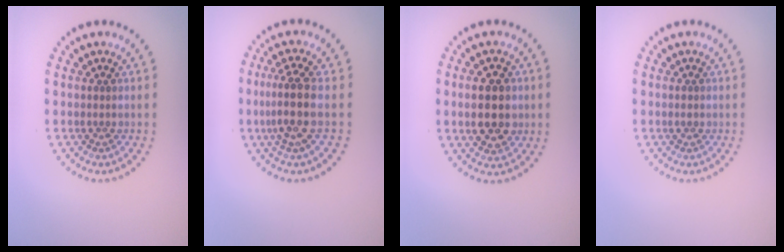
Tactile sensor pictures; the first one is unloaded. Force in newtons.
{"total": 3.3, "press": 2.7, "slide": 1.9}
{"total": 5.0, "press": 5.0, "slide": 0.2}
{"total": 0.8, "press": 0.8, "slide": 0.2}